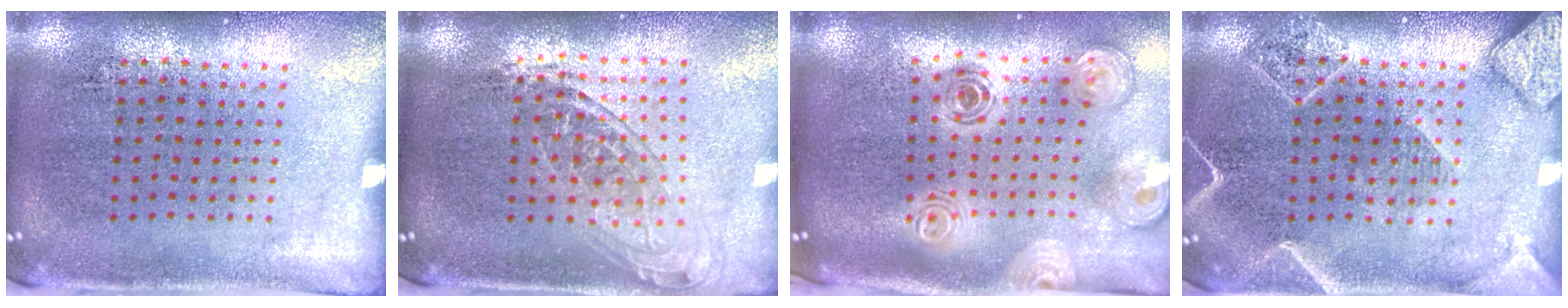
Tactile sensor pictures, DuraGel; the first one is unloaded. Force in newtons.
{"total": 1.5, "press": 1.3, "slide": 0.9}
{"total": 2.1, "press": 1.8, "slide": 1.1}
{"total": 1.9, "press": 1.9, "slide": 0.2}